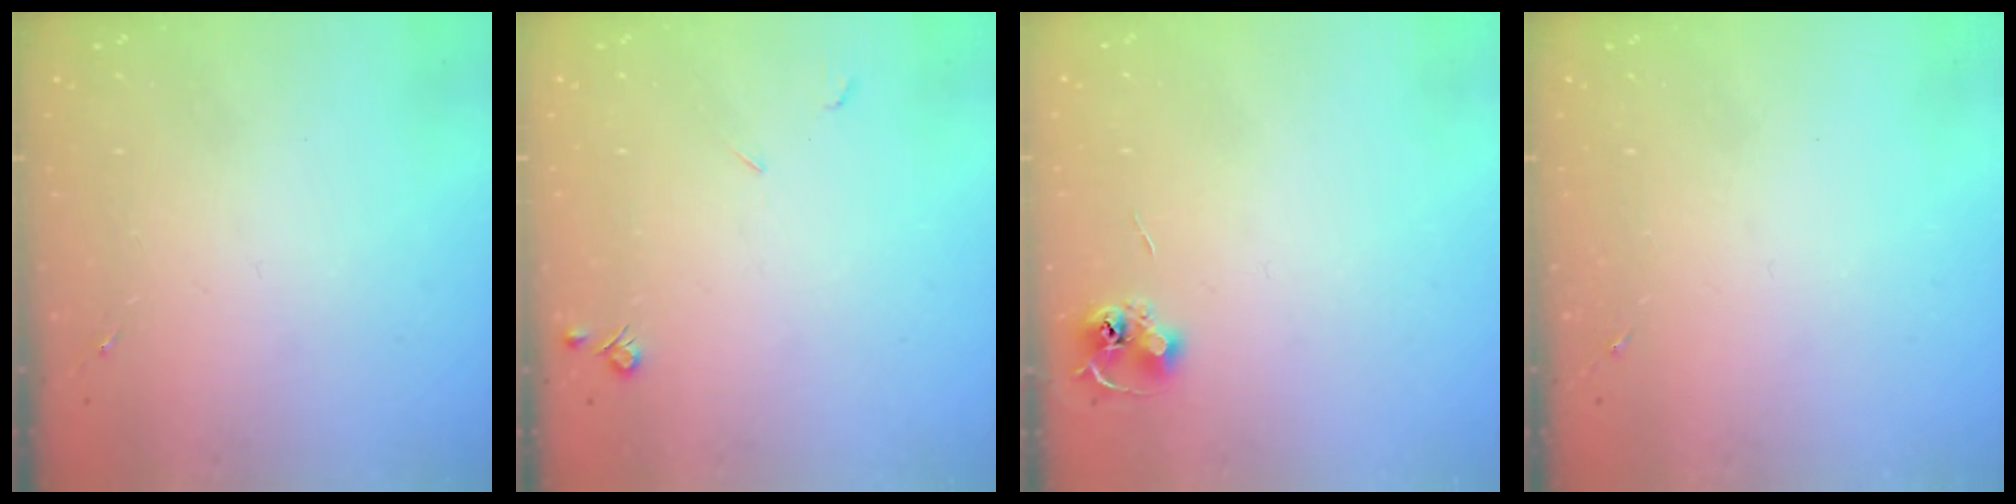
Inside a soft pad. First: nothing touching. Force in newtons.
{"total": 4.2, "press": 4.2, "slide": 0.7}
{"total": 6.6, "press": 6.6, "slide": 0.5}
{"total": 0.0}